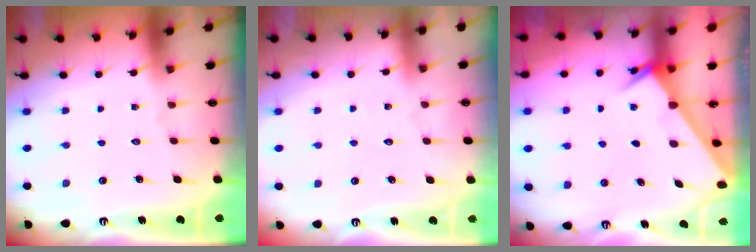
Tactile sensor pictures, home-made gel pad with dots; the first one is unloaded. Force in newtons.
{"total": 2.4, "press": 2.4, "slide": 0.3}
{"total": 1.9, "press": 1.9, "slide": 0.2}